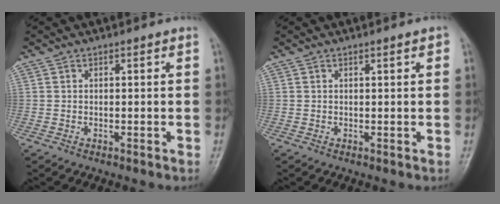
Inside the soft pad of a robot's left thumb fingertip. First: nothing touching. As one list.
[{"total": 1.1, "force": [0.4, 0.2, 0.9], "torque": [-0.013, 0.002, 0.005]}]